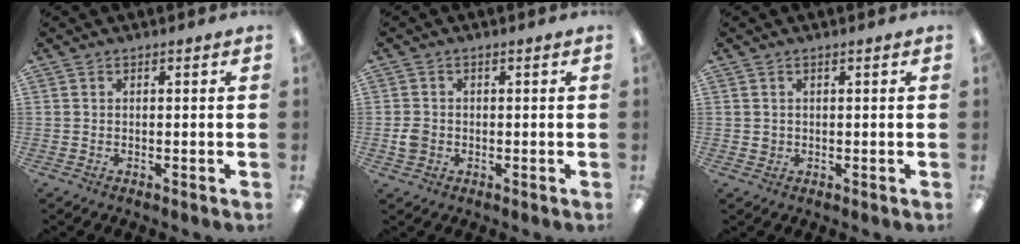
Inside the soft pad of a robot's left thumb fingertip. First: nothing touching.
{"total": 2.8, "force": [-0.4, 2.5, 1.3], "torque": [-0.014, 0.001, -0.010]}
{"total": 1.1, "force": [0.5, 1.0, 0.3], "torque": [-0.007, 0.005, 0.008]}